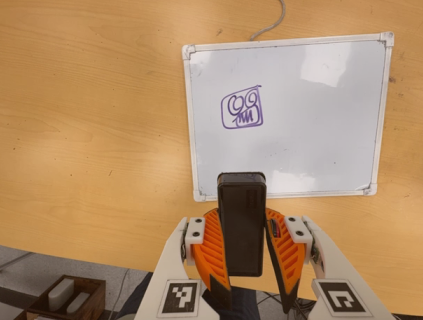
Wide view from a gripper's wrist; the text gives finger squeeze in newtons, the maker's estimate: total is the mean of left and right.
{"total": 11.3, "left": 8.6, "right": 14.1}